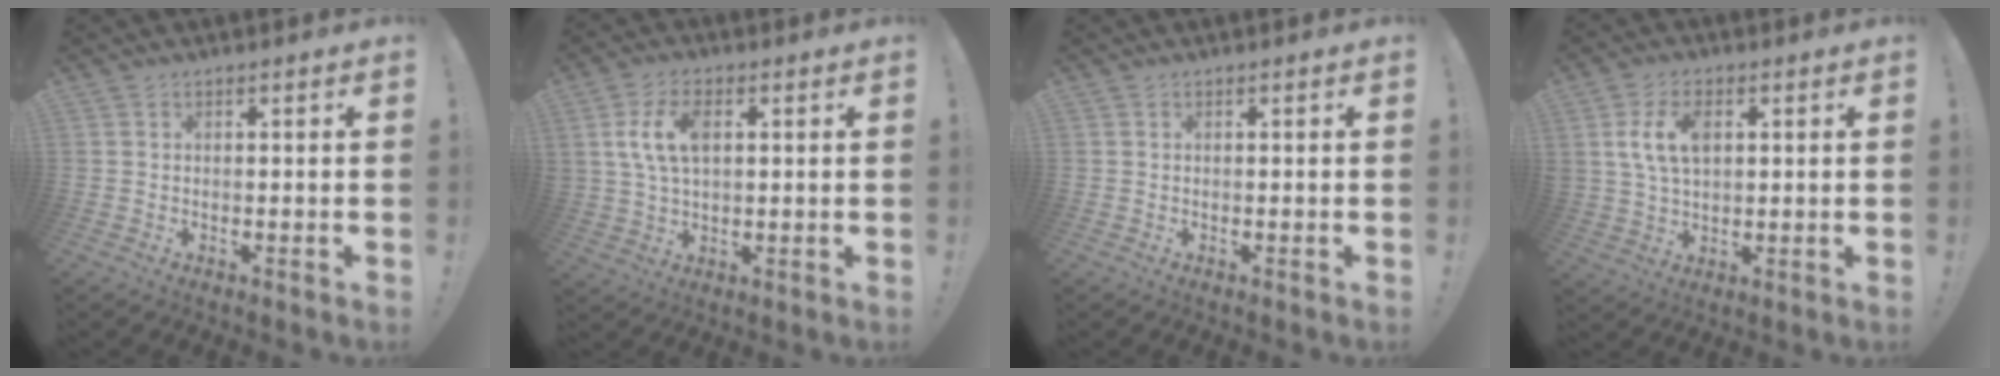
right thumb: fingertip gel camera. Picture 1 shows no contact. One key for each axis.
{"total": 9.5, "fx": 2.3, "fy": 5.7, "fz": 7.2, "tx": -0.134, "ty": 0.003, "tz": 0.043}
{"total": 0.0}
{"total": 9.3, "fx": 2.5, "fy": 6.0, "fz": 6.6, "tx": -0.118, "ty": 0.007, "tz": 0.048}